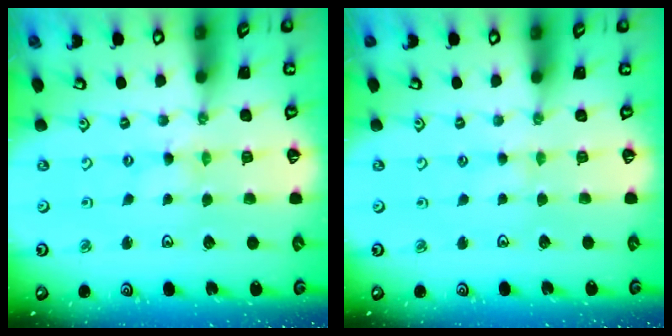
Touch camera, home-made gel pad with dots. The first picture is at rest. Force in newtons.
{"total": 2.1, "press": 2.1, "slide": 0.3}